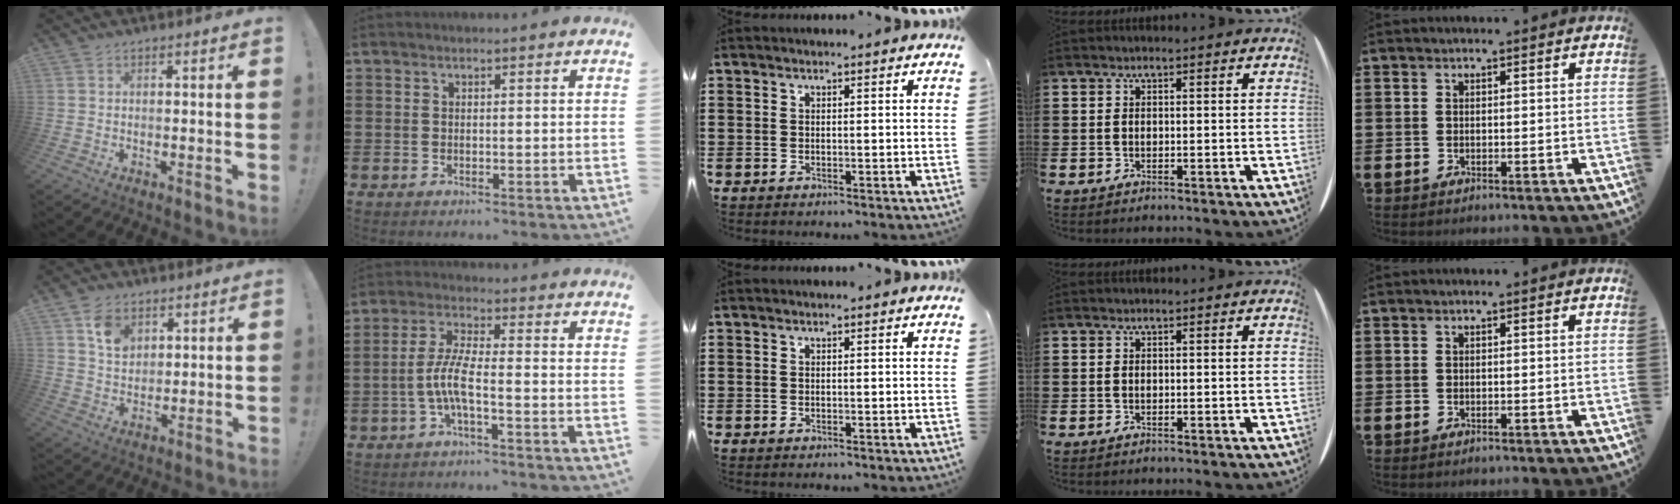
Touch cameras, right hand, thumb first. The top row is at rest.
{"thumb": {"total": 7.4, "force": [3.8, 5.1, 3.7], "torque": [-0.052, -0.014, 0.070]}, "index": {"total": 6.2, "force": [-2.1, 1.2, 5.7], "torque": [-0.141, -0.015, -0.051]}}